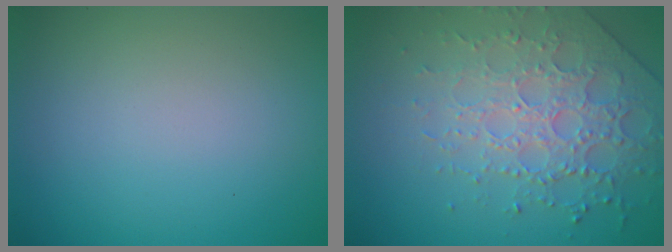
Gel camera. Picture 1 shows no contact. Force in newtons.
{"total": 4.3, "press": 4.3, "slide": 0.9}